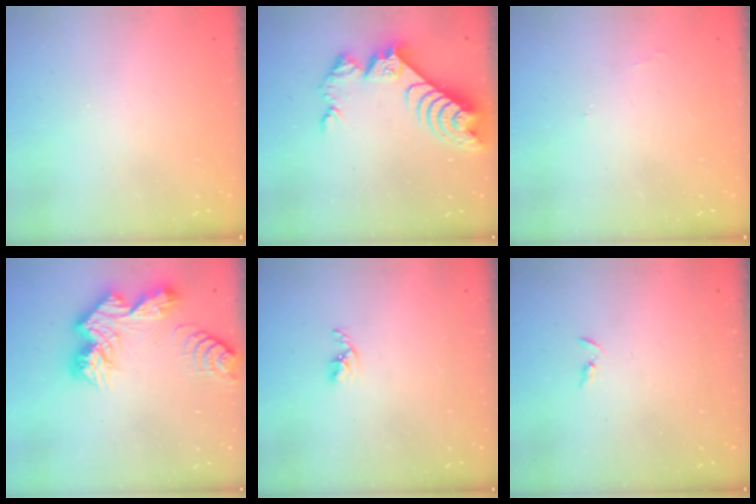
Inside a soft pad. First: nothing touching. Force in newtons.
{"total": 9.9, "press": 9.9, "slide": 0.8}
{"total": 3.7, "press": 3.7, "slide": 0.4}
{"total": 13.8, "press": 13.7, "slide": 1.2}
{"total": 2.7, "press": 2.7, "slide": 0.5}
{"total": 2.4, "press": 2.3, "slide": 0.2}